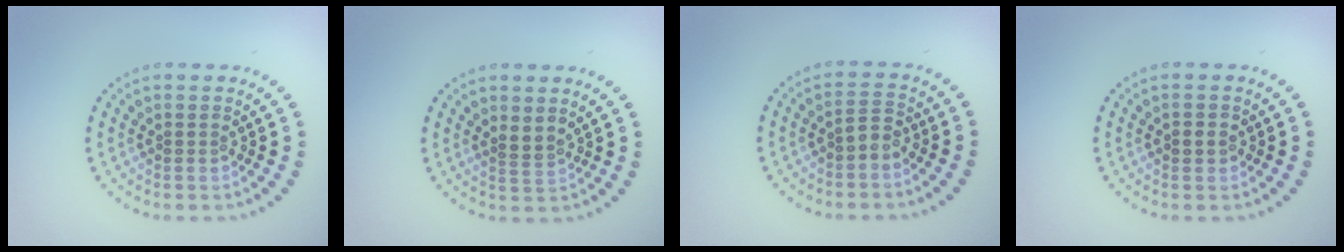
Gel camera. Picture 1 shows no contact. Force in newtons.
{"total": 1.6, "press": 1.3, "slide": 0.9}
{"total": 1.4, "press": 1.1, "slide": 0.9}
{"total": 1.1, "press": 1.1, "slide": 0.3}